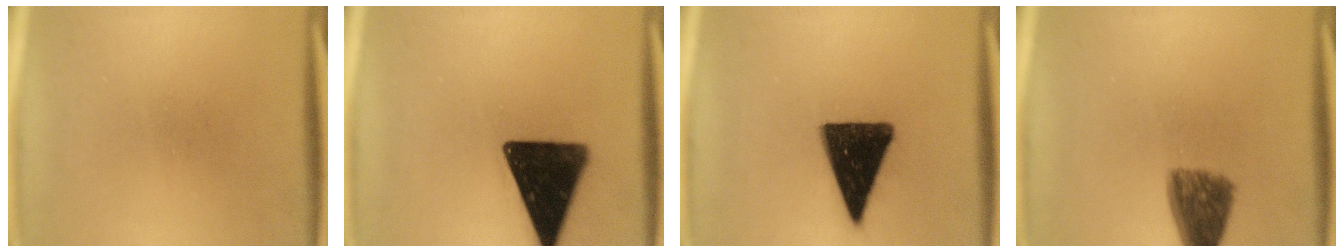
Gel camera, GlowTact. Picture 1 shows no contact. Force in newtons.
{"total": 17.2}
{"total": 15.2}
{"total": 7.8}